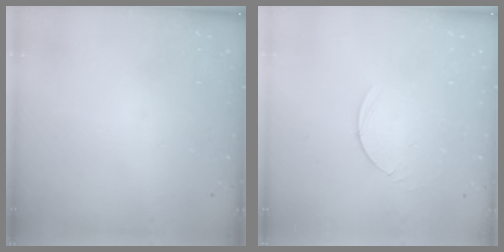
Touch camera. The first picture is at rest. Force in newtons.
{"total": 4.9, "press": 4.9, "slide": 0.4}